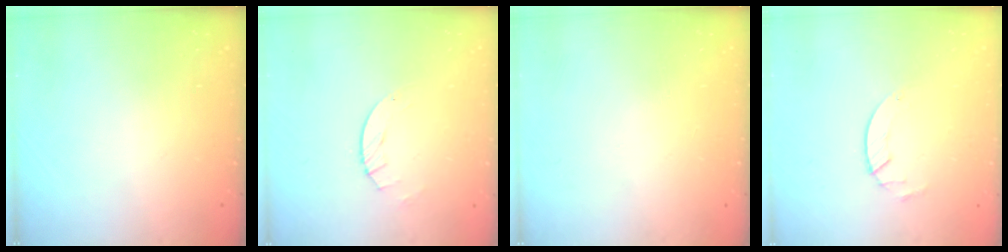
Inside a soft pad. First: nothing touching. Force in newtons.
{"total": 2.8, "press": 2.8, "slide": 0.4}
{"total": 0.0}
{"total": 1.8, "press": 1.8, "slide": 0.2}